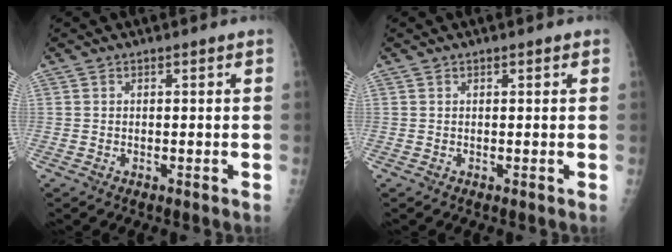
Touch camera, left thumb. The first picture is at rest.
{"total": 0.6, "force": [0.4, 0.3, 0.4], "torque": [-0.001, 0.000, 0.002]}